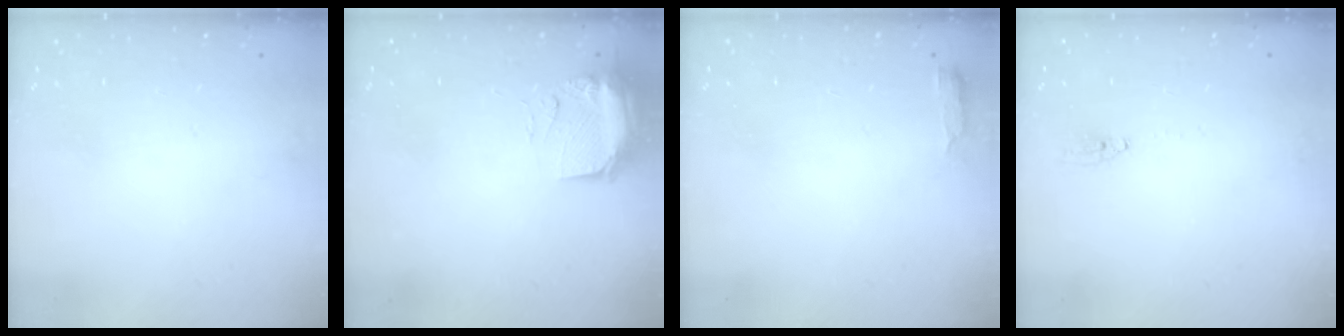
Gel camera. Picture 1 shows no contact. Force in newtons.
{"total": 9.3, "press": 9.1, "slide": 1.7}
{"total": 2.6, "press": 2.6, "slide": 0.5}
{"total": 2.0, "press": 2.0, "slide": 0.2}